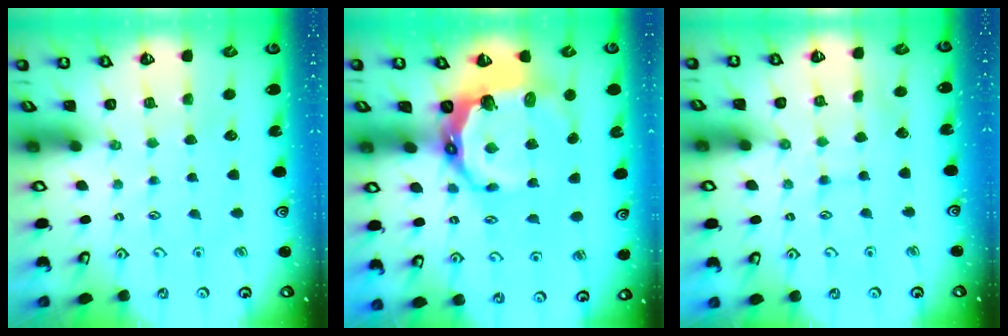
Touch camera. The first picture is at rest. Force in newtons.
{"total": 11.7, "press": 10.6, "slide": 4.9}
{"total": 4.8, "press": 4.8, "slide": 0.4}